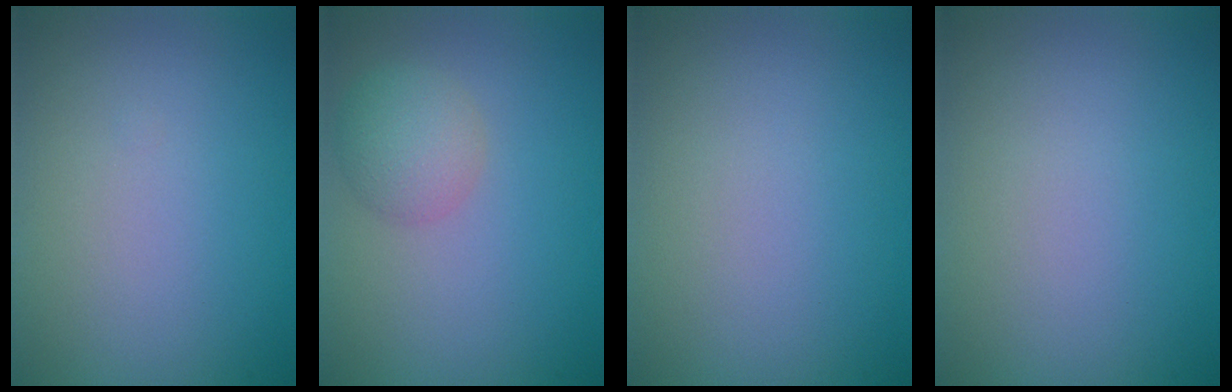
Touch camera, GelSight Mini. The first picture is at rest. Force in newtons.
{"total": 2.9, "press": 2.9, "slide": 0.2}
{"total": 0.0}
{"total": 0.0}